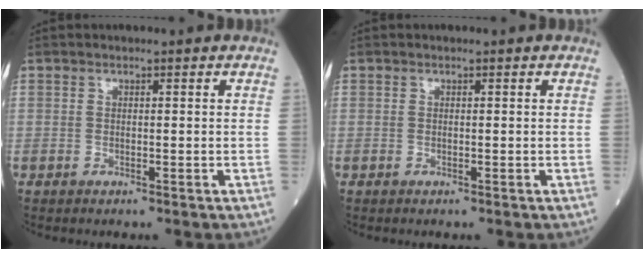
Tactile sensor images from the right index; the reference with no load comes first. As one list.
[{"total": 0.0}]